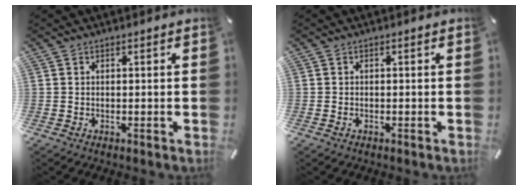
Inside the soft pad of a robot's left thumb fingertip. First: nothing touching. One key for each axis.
{"total": 0.8, "fx": -0.4, "fy": 0.4, "fz": 0.6, "tx": -0.012, "ty": -0.002, "tz": -0.007}